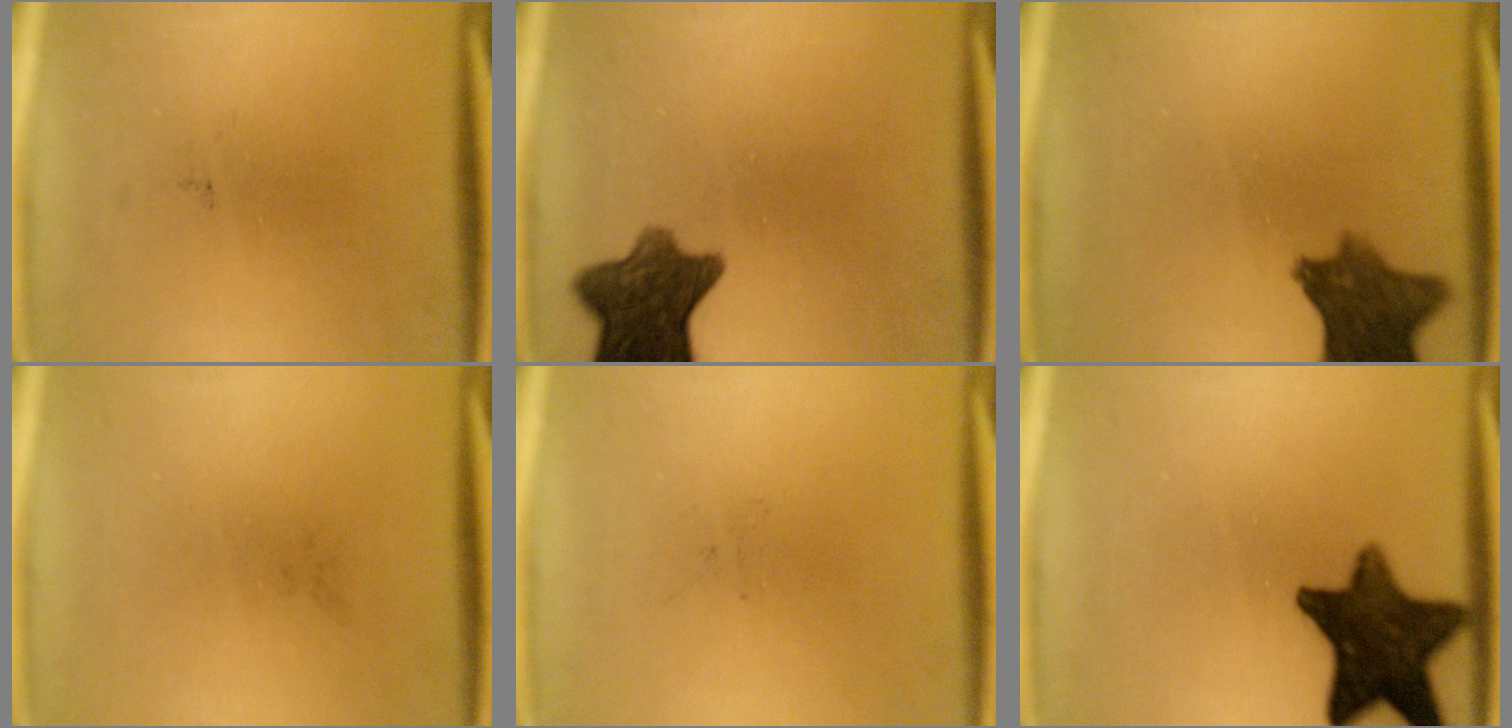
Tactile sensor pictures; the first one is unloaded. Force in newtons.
{"total": 9.5}
{"total": 9.1}
{"total": 0.0}
{"total": 0.0}
{"total": 14.0}